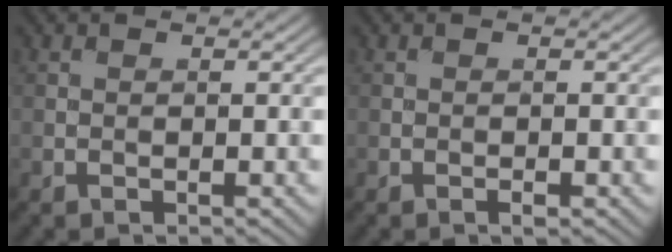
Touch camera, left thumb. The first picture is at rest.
{"total": 0.6, "force": [-0.4, 0.2, 0.5], "torque": [-0.009, 0.000, -0.008]}